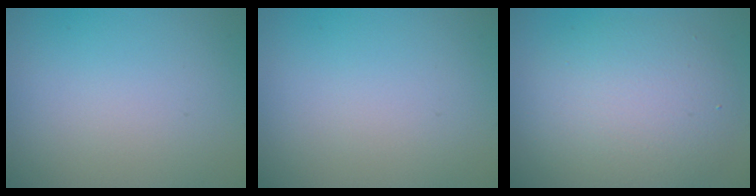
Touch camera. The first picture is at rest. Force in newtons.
{"total": 0.0}
{"total": 6.5, "press": 6.5, "slide": 0.1}